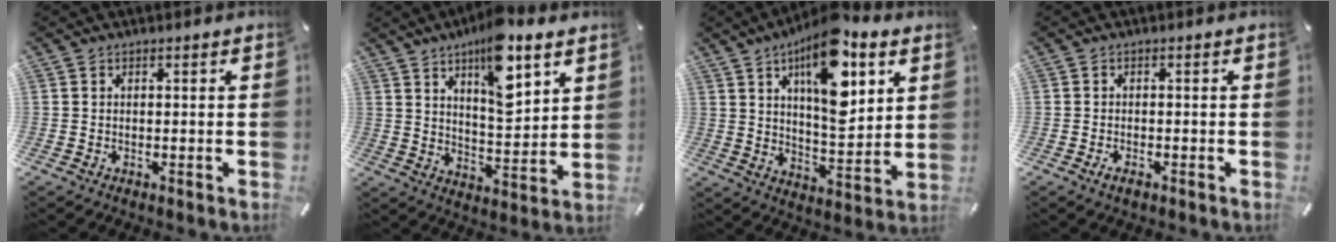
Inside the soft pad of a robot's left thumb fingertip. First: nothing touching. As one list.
[{"total": 14.1, "force": [8.9, 5.3, 9.6], "torque": [-0.140, -0.050, 0.148]}, {"total": 17.8, "force": [8.6, 7.9, 13.5], "torque": [-0.213, -0.037, 0.138]}, {"total": 1.9, "force": [-1.0, 0.9, 1.3], "torque": [-0.025, 0.003, -0.019]}]